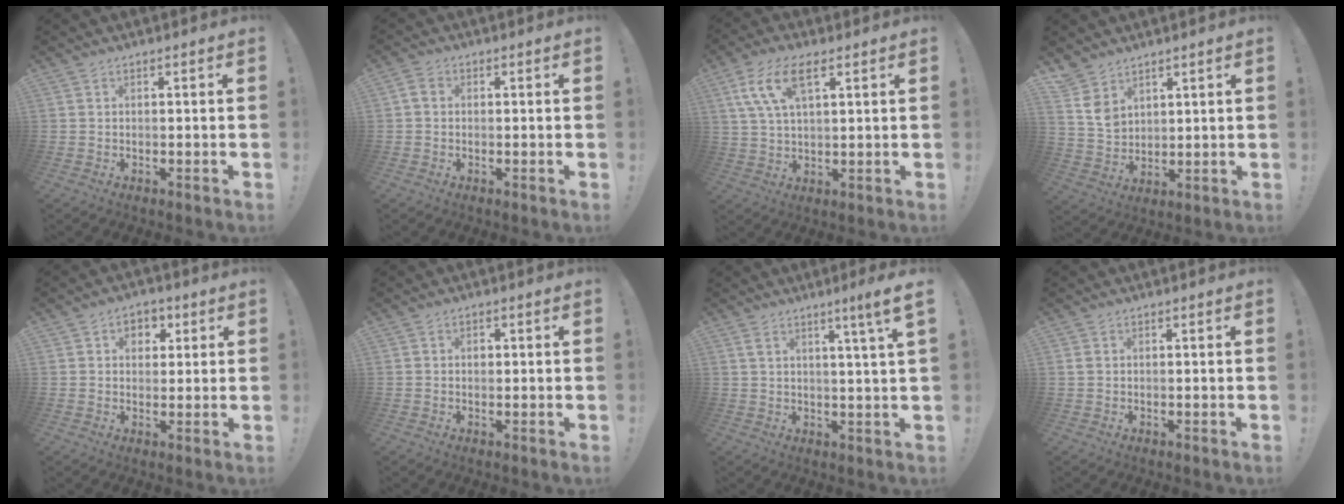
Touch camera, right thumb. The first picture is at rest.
{"total": 3.2, "force": [0.3, 2.4, 2.1], "torque": [-0.034, 0.007, 0.007]}
{"total": 11.0, "force": [4.9, 5.0, 8.5], "torque": [-0.167, 0.000, 0.093]}
{"total": 7.6, "force": [5.1, 5.2, 2.3], "torque": [-0.047, -0.029, 0.104]}
{"total": 5.7, "force": [2.0, 4.8, 2.5], "torque": [-0.026, -0.003, 0.033]}
{"total": 1.0, "force": [0.1, 0.8, 0.6], "torque": [-0.009, 0.000, 0.000]}
{"total": 6.9, "force": [3.5, -0.8, 5.8], "torque": [-0.081, -0.021, 0.050]}
{"total": 1.1, "force": [0.3, 0.9, 0.6], "torque": [-0.016, 0.006, 0.006]}